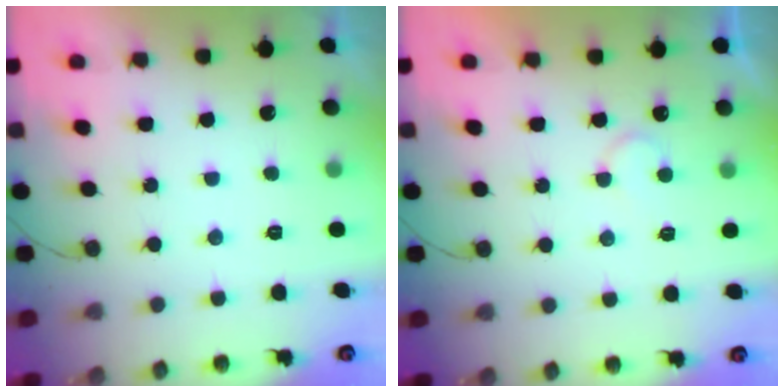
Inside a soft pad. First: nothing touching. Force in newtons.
{"total": 4.3, "press": 4.3, "slide": 0.4}